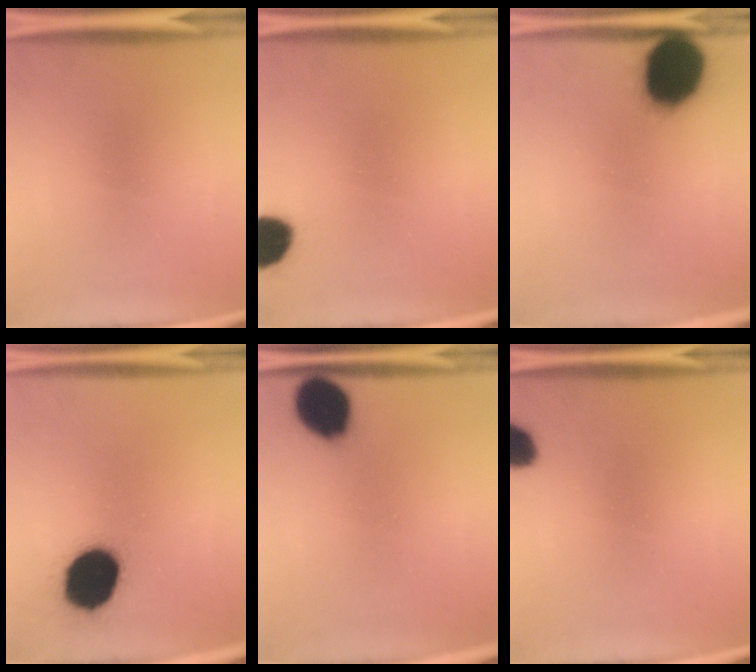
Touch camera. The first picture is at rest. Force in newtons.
{"total": 8.6}
{"total": 17.2}
{"total": 17.4}
{"total": 11.9}
{"total": 5.7}